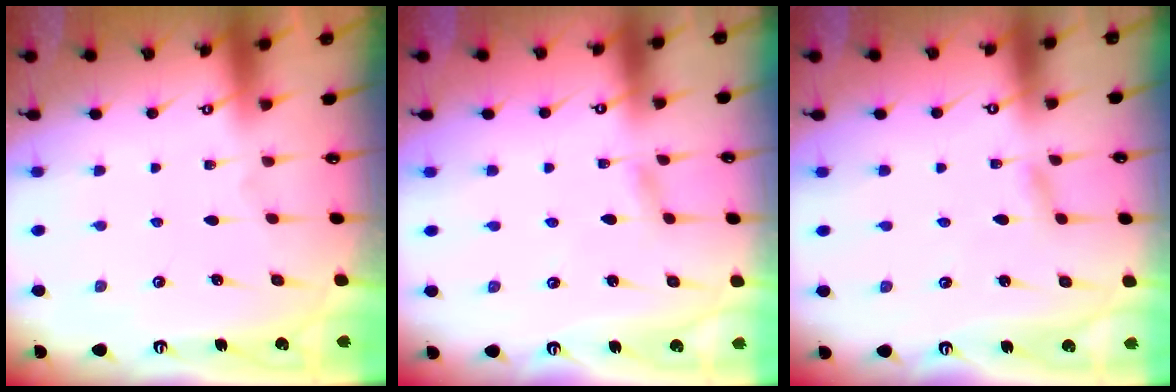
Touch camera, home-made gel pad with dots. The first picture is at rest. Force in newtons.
{"total": 1.9, "press": 1.9, "slide": 0.2}
{"total": 1.5, "press": 1.5, "slide": 0.2}